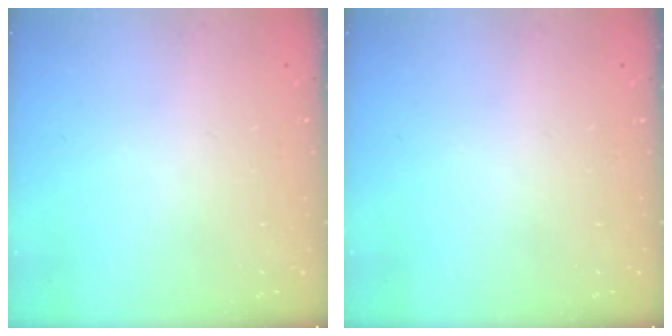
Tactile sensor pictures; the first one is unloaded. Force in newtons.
{"total": 0.0}